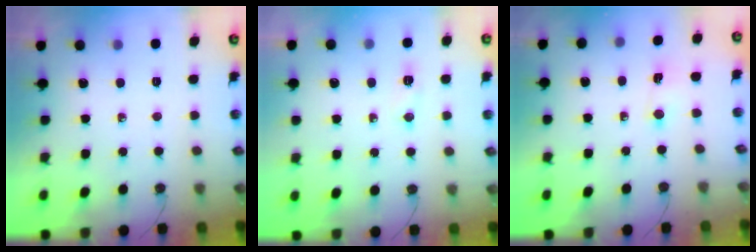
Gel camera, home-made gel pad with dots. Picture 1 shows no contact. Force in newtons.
{"total": 10.7, "press": 5.4, "slide": 9.2}
{"total": 2.0, "press": 2.0, "slide": 0.3}